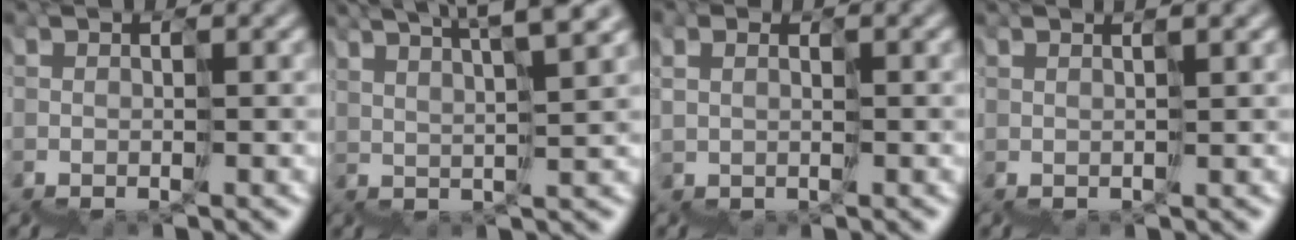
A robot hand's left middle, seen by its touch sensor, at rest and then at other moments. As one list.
[{"total": 6.6, "force": [5.8, 0.6, 3.1], "torque": [-0.054, 0.064, 0.075]}, {"total": 3.3, "force": [0.6, -1.1, -3.1], "torque": [0.024, 0.014, 0.010]}, {"total": 2.2, "force": [1.4, 0.5, 1.7], "torque": [-0.004, 0.032, 0.021]}]